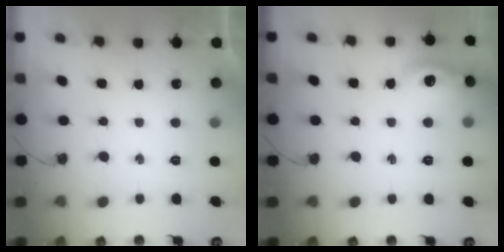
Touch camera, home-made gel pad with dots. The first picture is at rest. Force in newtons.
{"total": 11.9, "press": 11.8, "slide": 1.0}